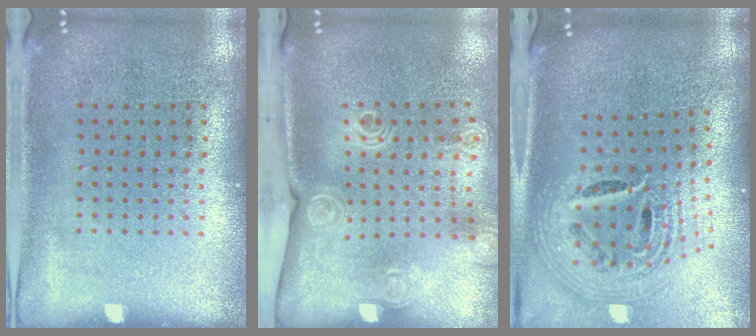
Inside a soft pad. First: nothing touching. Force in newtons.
{"total": 2.1, "press": 1.6, "slide": 1.3}
{"total": 2.5, "press": 1.8, "slide": 1.8}